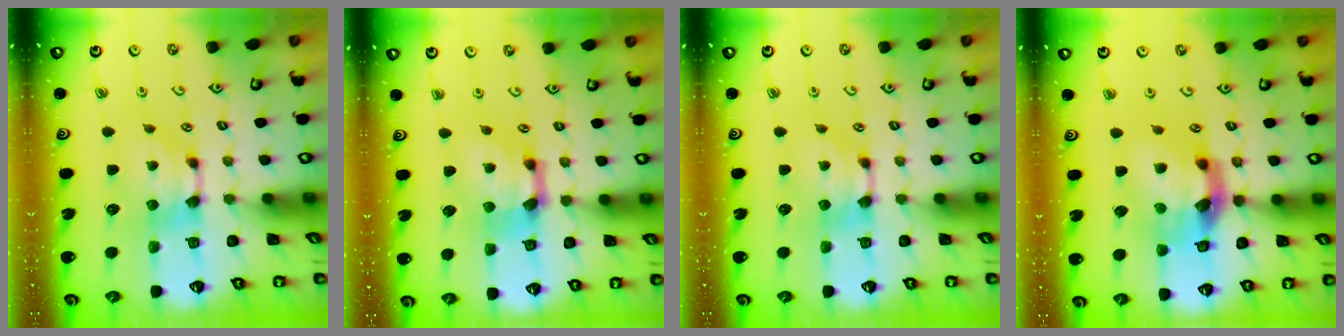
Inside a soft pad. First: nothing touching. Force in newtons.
{"total": 2.4, "press": 1.6, "slide": 1.8}
{"total": 0.0}
{"total": 8.0, "press": 7.6, "slide": 2.7}